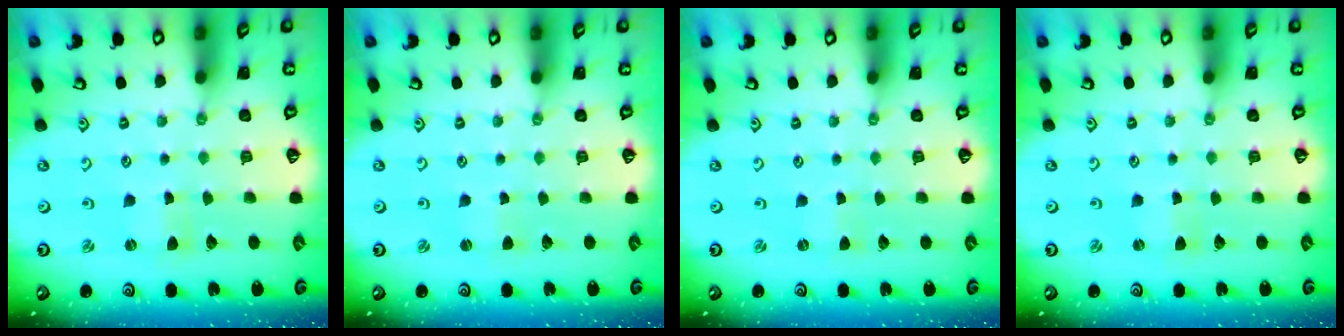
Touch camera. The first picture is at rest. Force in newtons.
{"total": 2.0, "press": 2.0, "slide": 0.3}
{"total": 0.0}
{"total": 0.0}